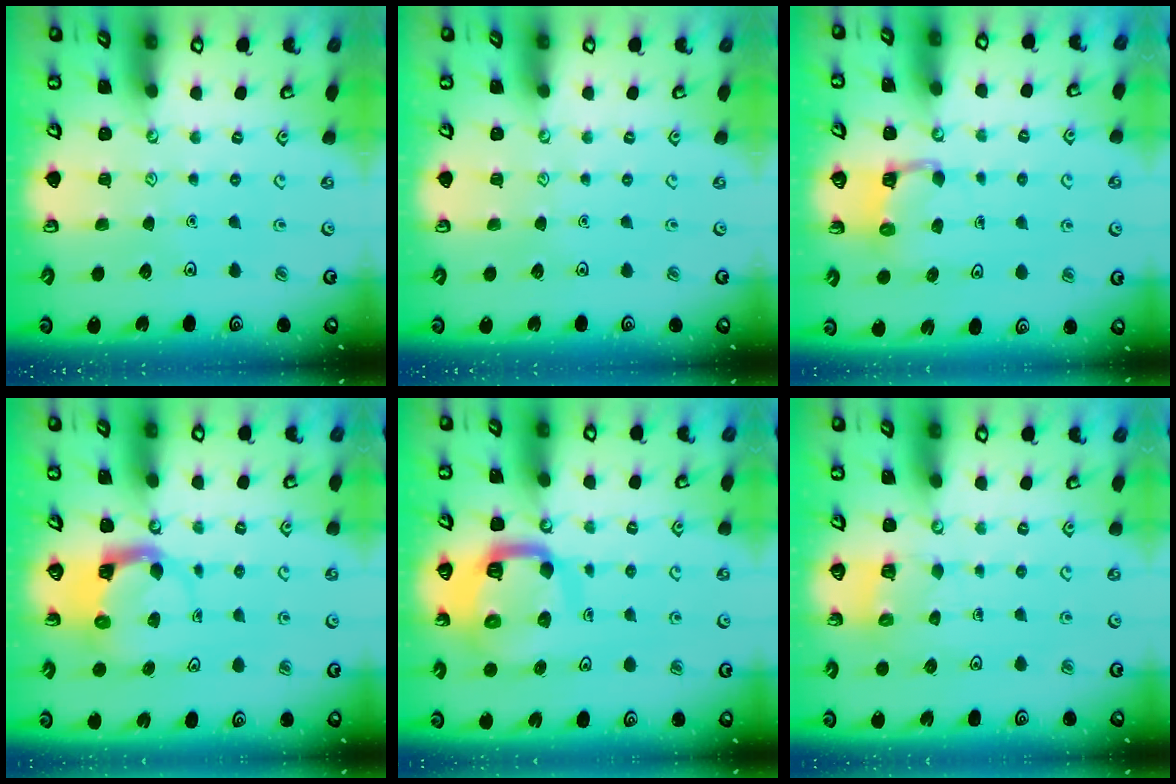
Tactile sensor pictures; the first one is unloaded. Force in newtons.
{"total": 0.0}
{"total": 3.5, "press": 3.5, "slide": 0.2}
{"total": 3.8, "press": 3.7, "slide": 0.7}
{"total": 13.0, "press": 13.0, "slide": 1.3}
{"total": 2.5, "press": 2.5, "slide": 0.1}